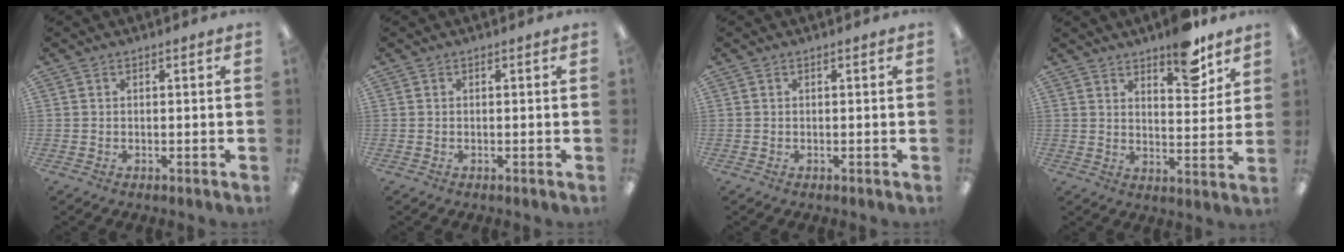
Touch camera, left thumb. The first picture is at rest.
{"total": 0.0}
{"total": 0.0}
{"total": 10.0, "force": [7.8, 3.5, 5.1], "torque": [-0.049, -0.054, 0.130]}